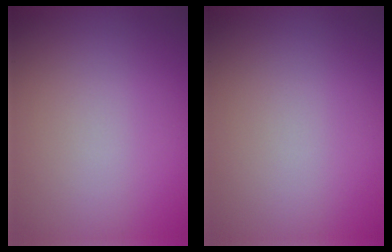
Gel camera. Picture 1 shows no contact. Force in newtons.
{"total": 0.0}